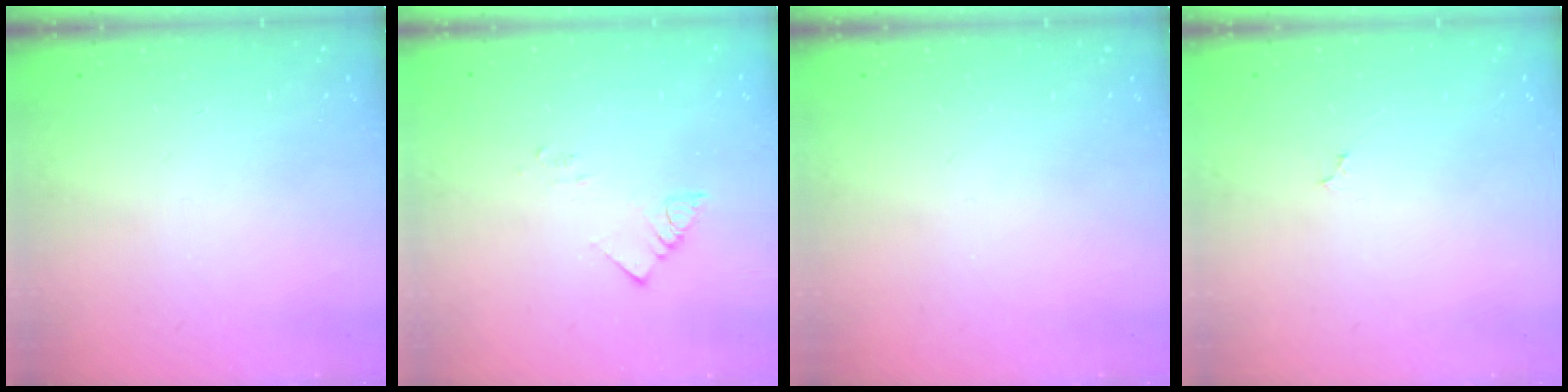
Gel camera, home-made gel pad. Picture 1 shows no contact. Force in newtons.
{"total": 3.4, "press": 3.4, "slide": 0.1}
{"total": 0.0}
{"total": 2.3, "press": 2.3, "slide": 0.2}